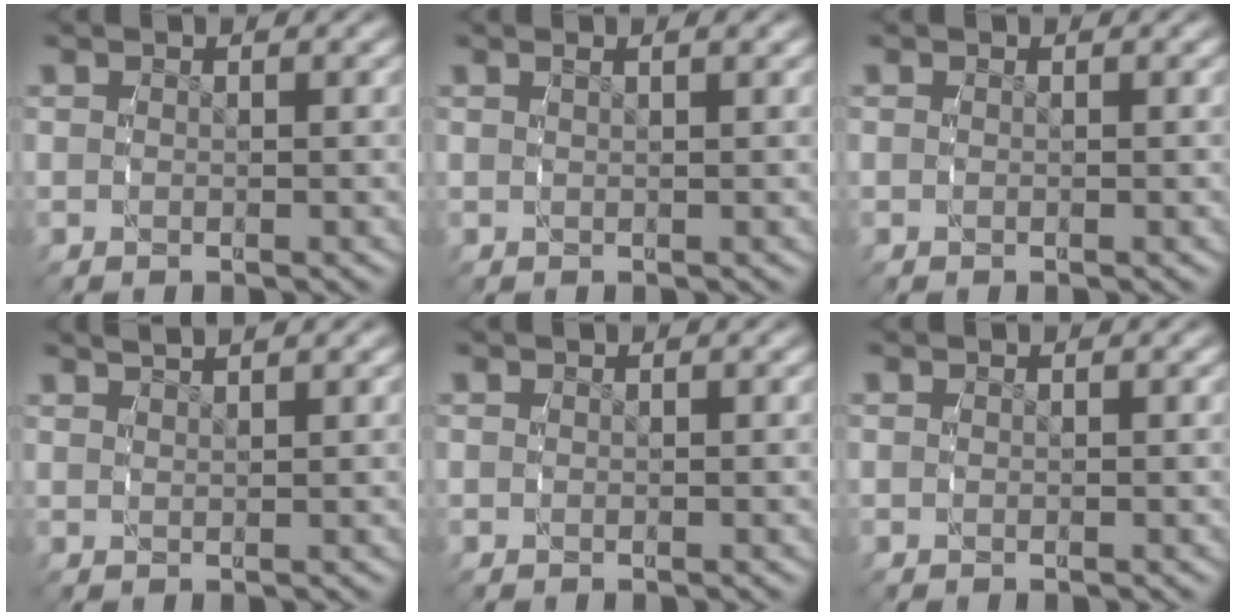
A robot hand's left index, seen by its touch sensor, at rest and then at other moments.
{"total": 0.9, "force": [0.5, -0.5, 0.5], "torque": [-0.003, 0.005, 0.010]}
{"total": 0.0}
{"total": 1.8, "force": [1.7, -0.4, 0.3], "torque": [0.001, 0.004, 0.033]}
{"total": 0.0}
{"total": 0.0}